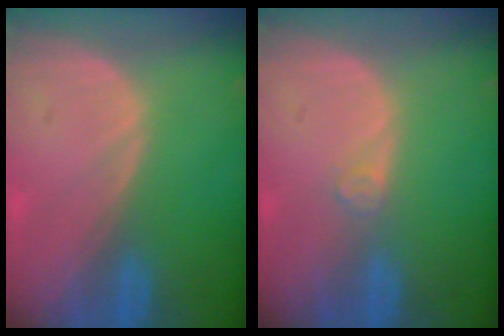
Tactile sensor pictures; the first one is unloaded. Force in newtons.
{"total": 1.2, "press": 1.2, "slide": 0.3}